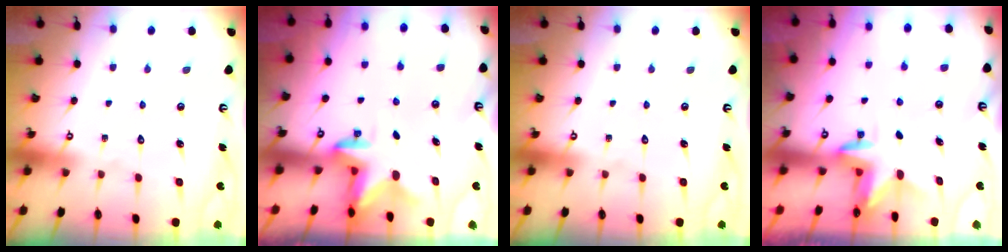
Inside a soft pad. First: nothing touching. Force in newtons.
{"total": 2.5, "press": 2.5, "slide": 0.5}
{"total": 0.0}
{"total": 3.4, "press": 3.4, "slide": 0.3}